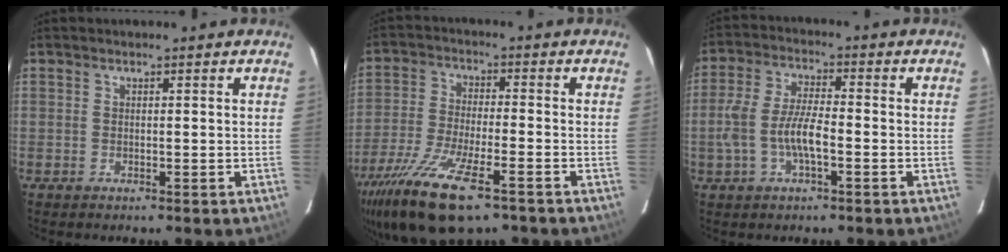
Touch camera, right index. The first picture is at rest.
{"total": 17.1, "force": [-10.8, 5.2, 12.2], "torque": [-0.255, -0.055, -0.199]}
{"total": 8.5, "force": [-2.4, 2.8, 7.7], "torque": [-0.161, 0.004, -0.044]}